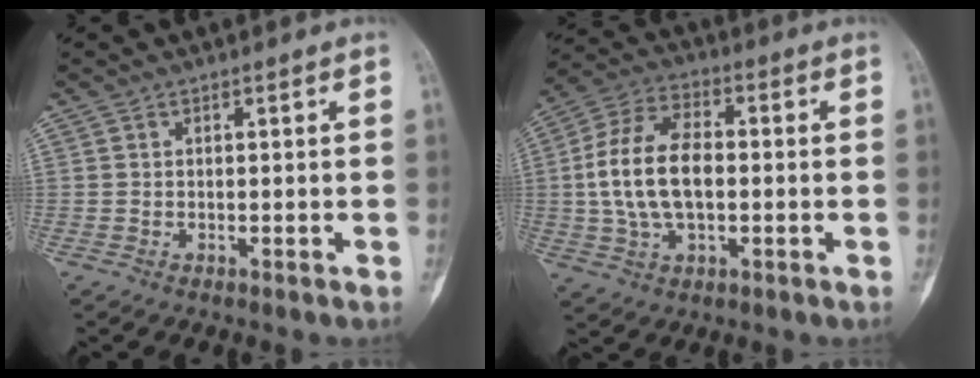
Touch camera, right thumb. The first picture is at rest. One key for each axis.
{"total": 14.4, "fx": -0.1, "fy": 8.3, "fz": 11.7, "tx": -0.227, "ty": 0.022, "tz": -0.006}